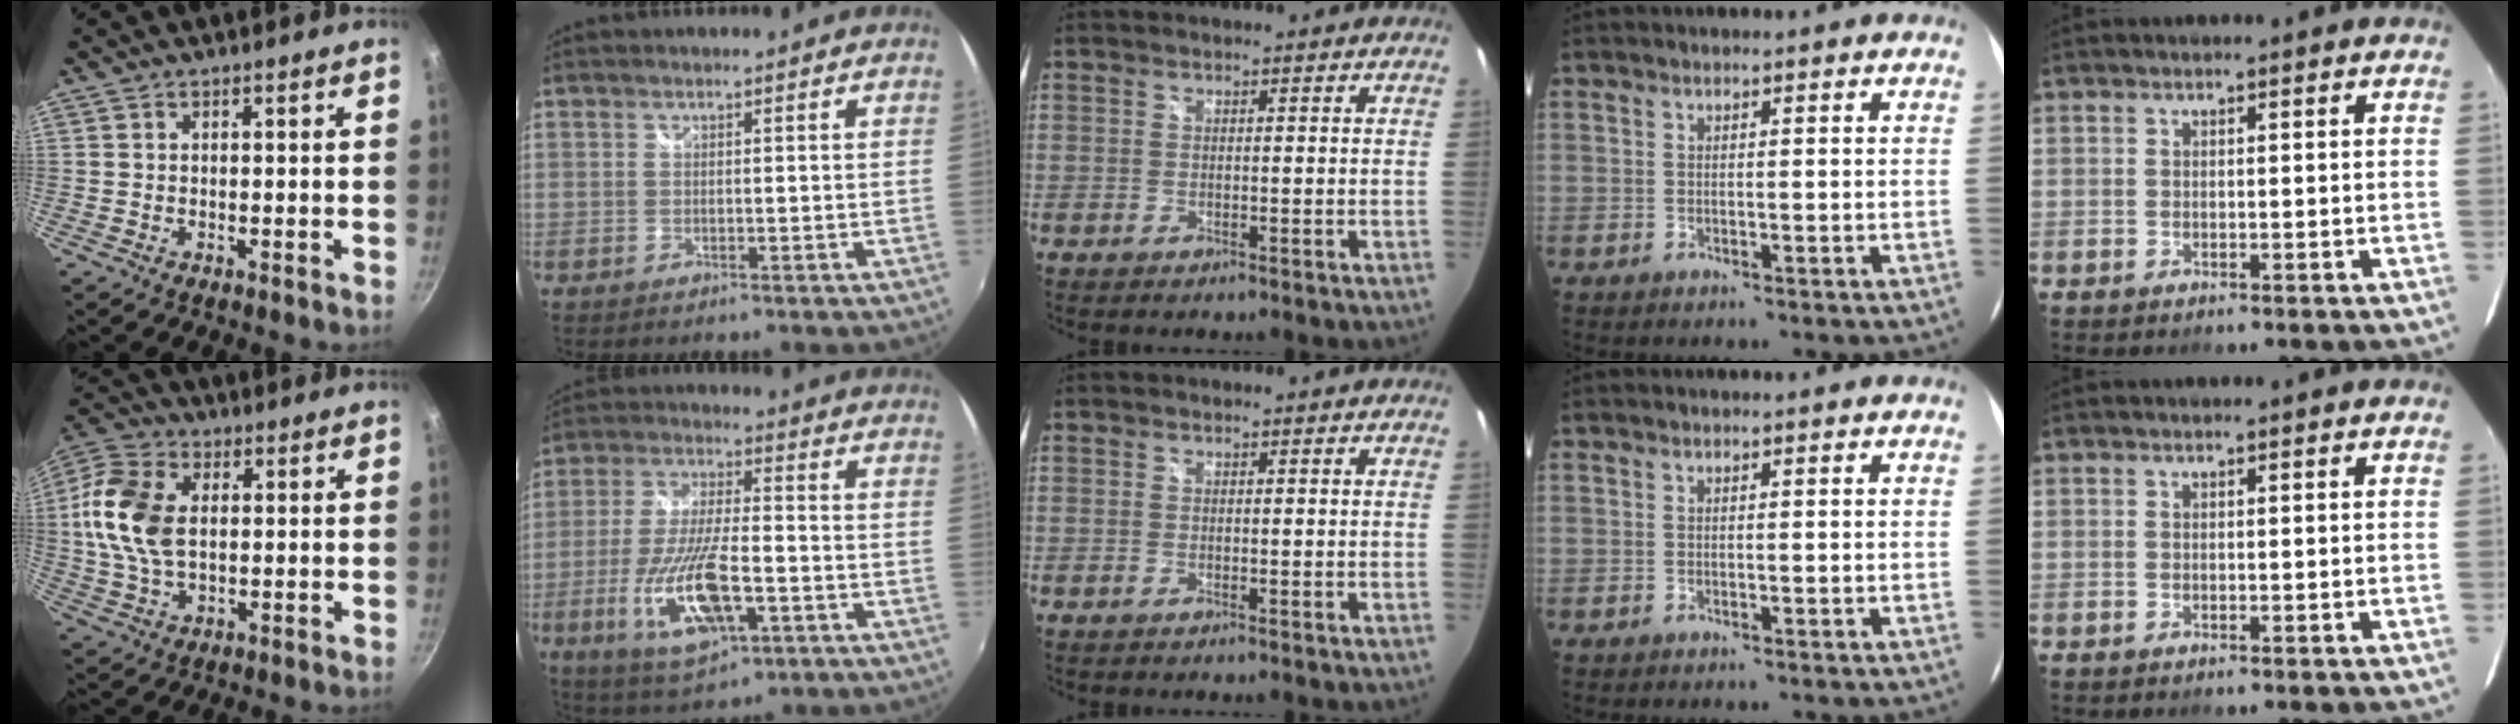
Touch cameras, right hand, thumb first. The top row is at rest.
{"thumb": {"total": 13.3, "force": [1.3, 8.4, 10.3], "torque": [-0.195, 0.012, 0.013]}, "index": {"total": 15.8, "force": [-5.4, 5.6, 13.8], "torque": [-0.286, -0.018, -0.095]}}